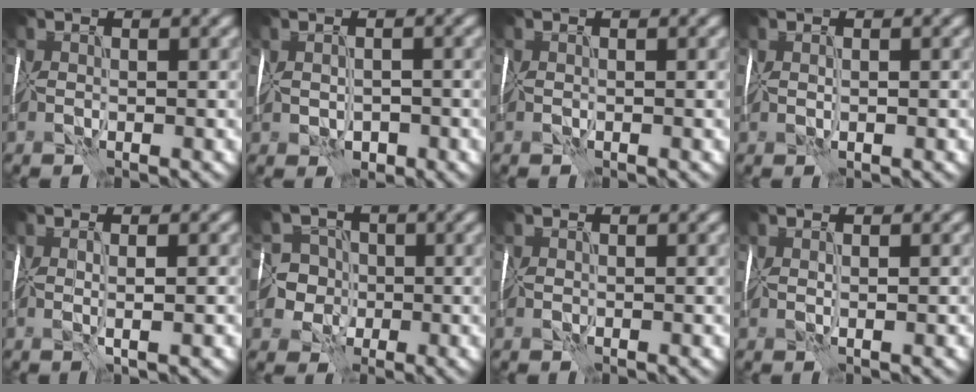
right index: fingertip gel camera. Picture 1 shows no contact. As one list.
[{"total": 1.8, "force": [-0.3, 1.3, 1.1], "torque": [-0.019, -0.003, -0.002]}, {"total": 0.0}, {"total": 1.0, "force": [0.5, 0.4, 0.7], "torque": [-0.001, 0.004, 0.013]}, {"total": 1.7, "force": [0.6, 0.4, 1.6], "torque": [-0.010, 0.008, 0.015]}, {"total": 7.5, "force": [-1.4, 7.1, 1.8], "torque": [-0.022, 0.010, -0.064]}, {"total": 0.0}, {"total": 1.0, "force": [0.8, 0.0, 0.6], "torque": [0.000, 0.003, 0.012]}]